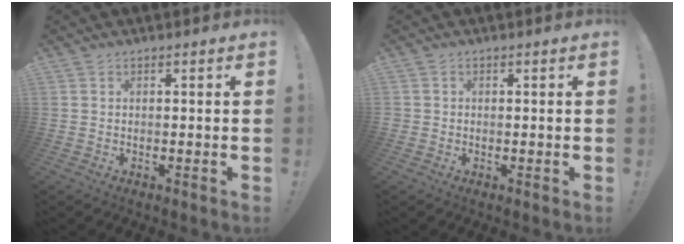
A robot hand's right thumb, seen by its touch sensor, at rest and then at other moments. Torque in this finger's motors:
{"motor_torque": [-0.09, 0.20, -0.17, -0.15, 0.07]}